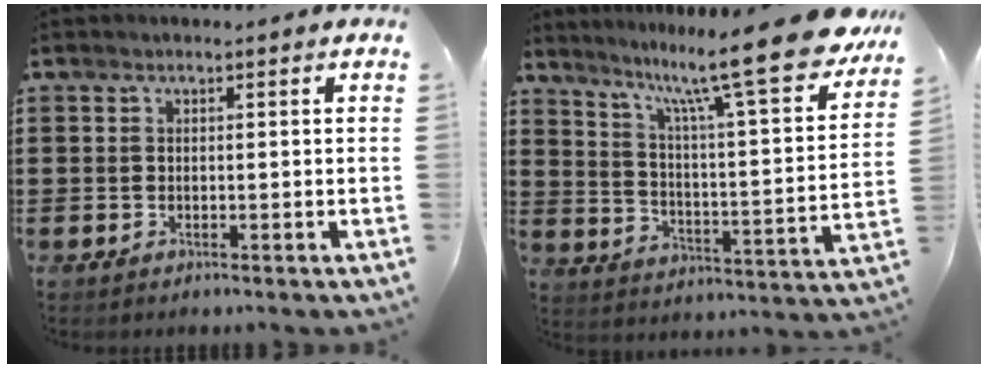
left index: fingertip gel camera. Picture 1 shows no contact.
{"total": 14.5, "force": [11.6, 0.5, 8.6], "torque": [-0.162, -0.084, 0.184]}